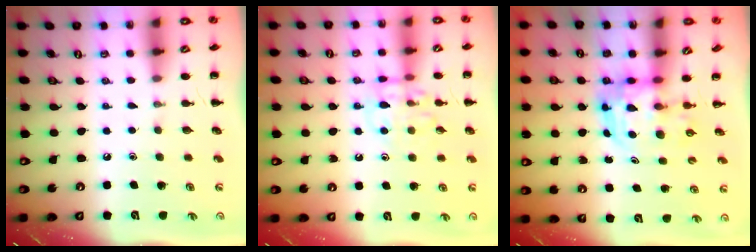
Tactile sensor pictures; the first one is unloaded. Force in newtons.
{"total": 11.2, "press": 11.1, "slide": 0.9}
{"total": 4.8, "press": 4.6, "slide": 1.3}